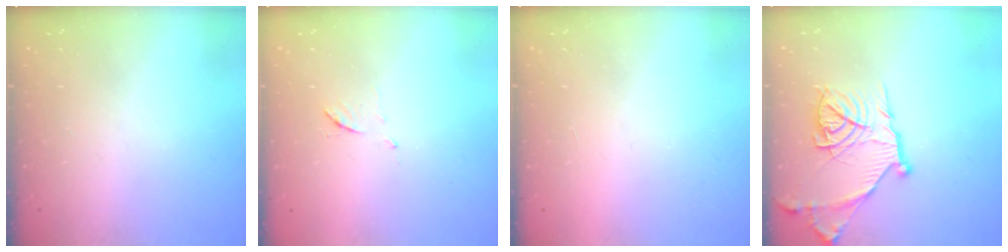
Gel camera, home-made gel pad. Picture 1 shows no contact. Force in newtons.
{"total": 5.5, "press": 5.4, "slide": 0.7}
{"total": 1.6, "press": 1.6, "slide": 0.1}
{"total": 17.5, "press": 17.4, "slide": 1.6}